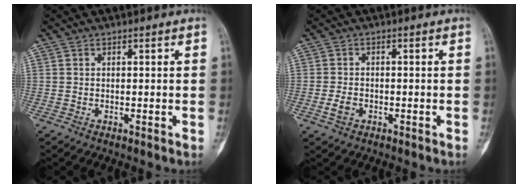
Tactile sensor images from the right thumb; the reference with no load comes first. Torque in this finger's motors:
{"motor_torque": [-0.46, -0.02, 0.25, 0.05, -0.03]}